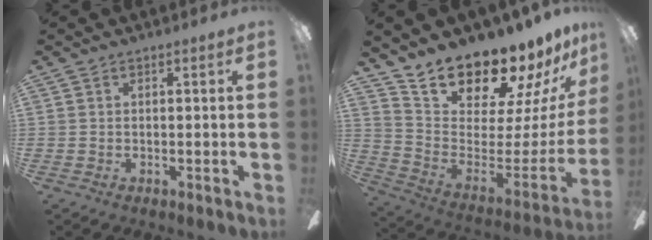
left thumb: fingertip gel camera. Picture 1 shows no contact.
{"total": 17.0, "force": [16.2, 3.7, 3.4], "torque": [-0.064, -0.156, 0.287]}